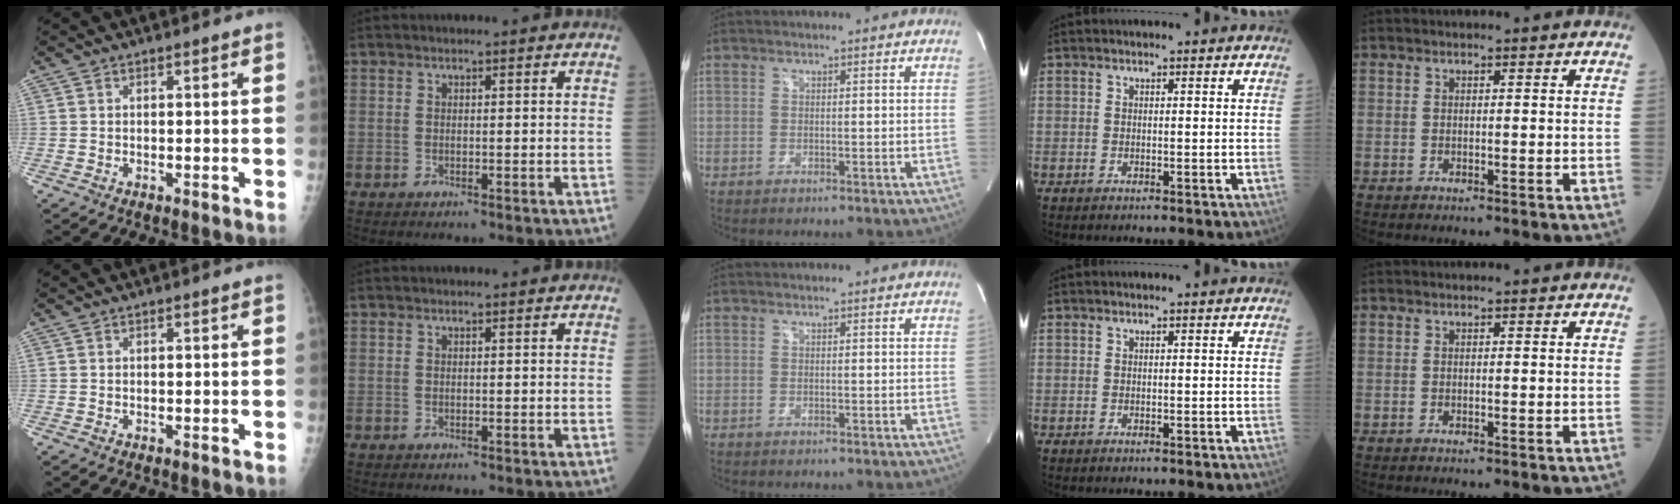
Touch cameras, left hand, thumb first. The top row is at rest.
{}